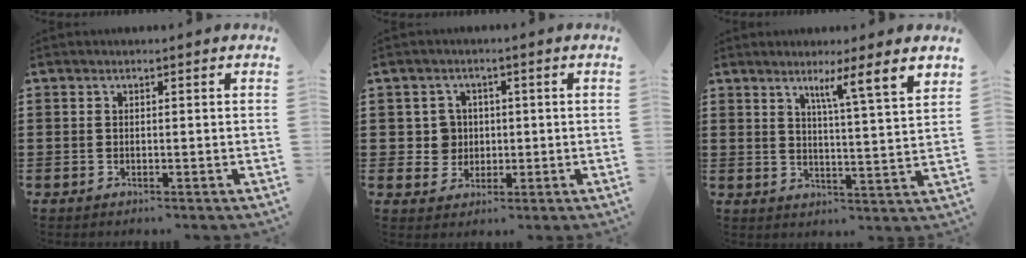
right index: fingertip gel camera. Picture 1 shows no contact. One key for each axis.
{"total": 4.1, "fx": 0.2, "fy": 3.9, "fz": 1.2, "tx": -0.042, "ty": 0.012, "tz": 0.001}
{"total": 4.8, "fx": 3.2, "fy": -1.0, "fz": 3.5, "tx": -0.056, "ty": -0.030, "tz": 0.042}